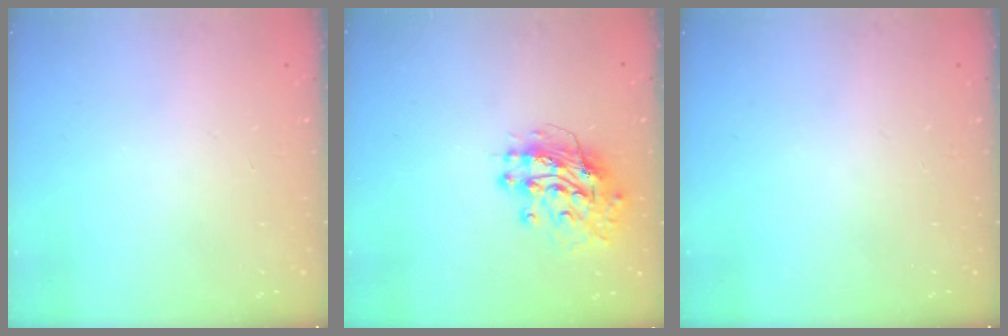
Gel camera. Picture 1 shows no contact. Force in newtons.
{"total": 12.8, "press": 12.7, "slide": 1.1}
{"total": 0.0}